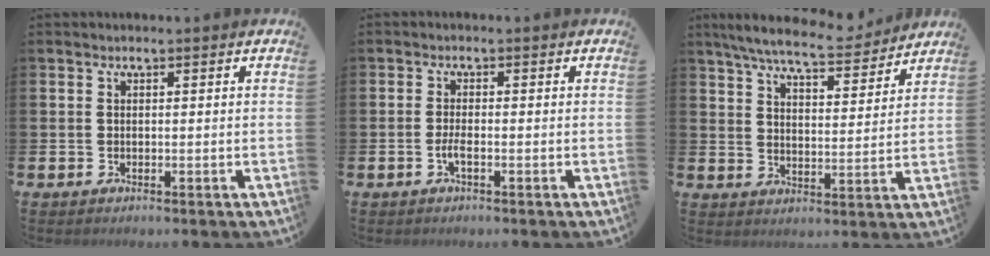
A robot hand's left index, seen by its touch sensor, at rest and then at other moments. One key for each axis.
{"total": 1.6, "fx": -0.7, "fy": 0.3, "fz": 1.5, "tx": -0.030, "ty": 0.001, "tz": -0.012}
{"total": 7.8, "fx": 7.3, "fy": 1.0, "fz": 2.7, "tx": -0.070, "ty": -0.039, "tz": 0.127}